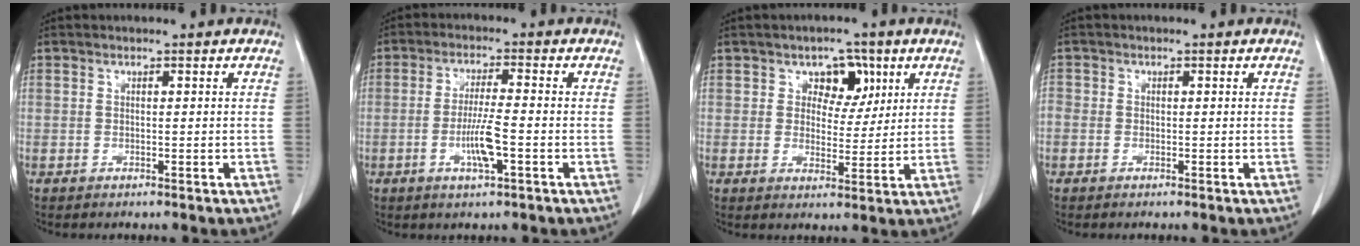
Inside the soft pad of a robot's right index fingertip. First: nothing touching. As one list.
[{"total": 5.6, "force": [-1.6, 0.3, 5.4], "torque": [-0.104, -0.004, -0.027]}, {"total": 5.3, "force": [2.4, 3.7, 2.8], "torque": [-0.028, 0.007, 0.035]}, {"total": 1.9, "force": [-0.6, 1.5, 0.9], "torque": [-0.027, 0.007, -0.009]}]